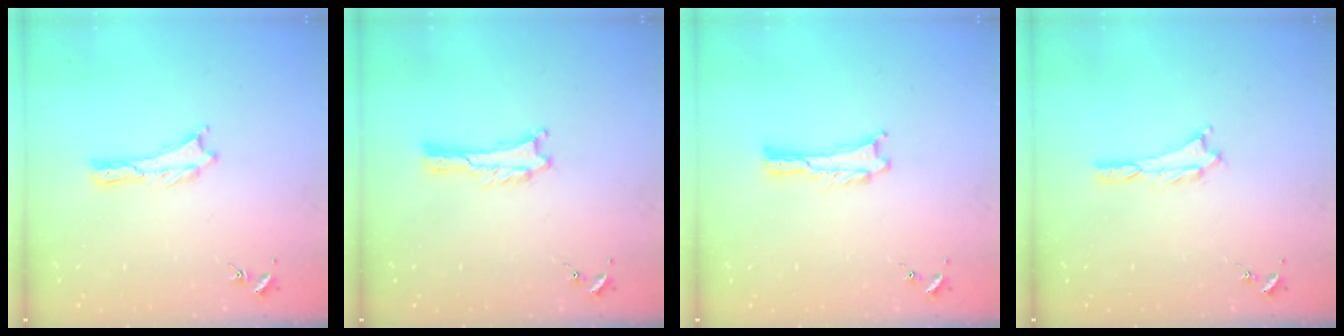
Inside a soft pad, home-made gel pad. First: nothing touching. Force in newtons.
{"total": 0.5, "press": 0.5, "slide": 0.1}
{"total": 0.0}
{"total": 0.7, "press": 0.7, "slide": 0.3}